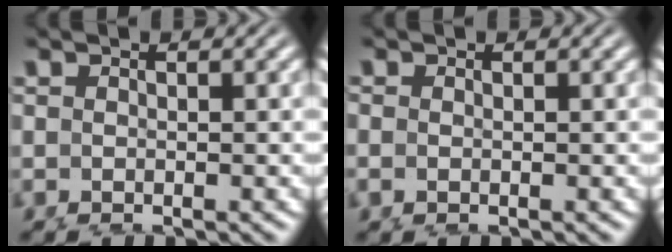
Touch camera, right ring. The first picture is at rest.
{"total": 0.8, "force": [0.1, 0.7, 0.5], "torque": [-0.017, -0.004, 0.003]}